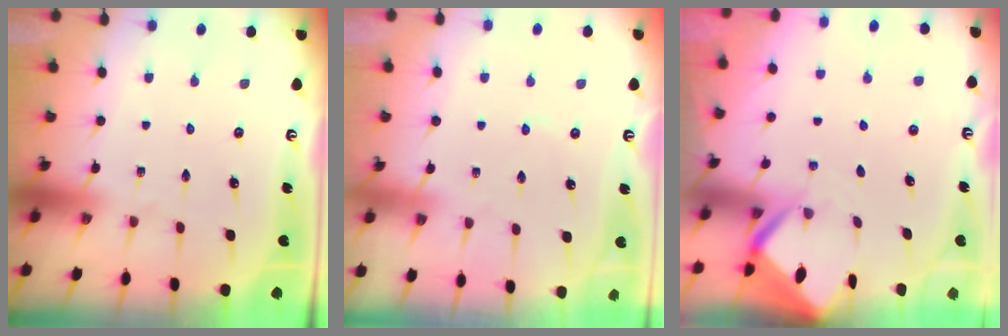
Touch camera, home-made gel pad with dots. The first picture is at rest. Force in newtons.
{"total": 1.1, "press": 1.1, "slide": 0.2}
{"total": 3.4, "press": 3.4, "slide": 0.4}